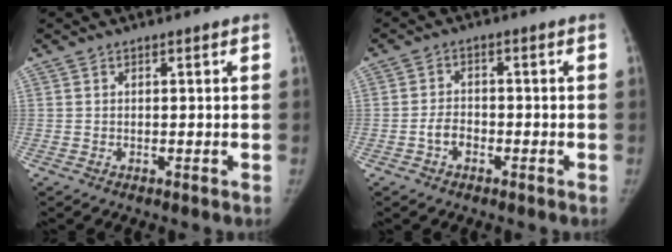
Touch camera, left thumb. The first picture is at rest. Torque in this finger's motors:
{"motor_torque": [-0.19, 0.21, 0.17, 0.31, 0.07]}